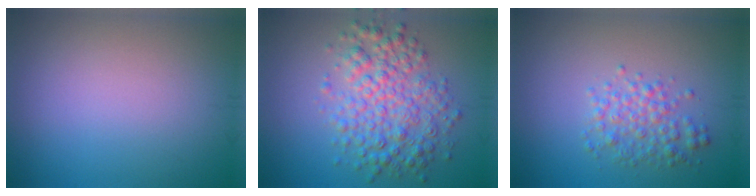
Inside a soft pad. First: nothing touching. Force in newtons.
{"total": 5.6, "press": 5.6, "slide": 0.0}
{"total": 2.9, "press": 2.9, "slide": 0.0}